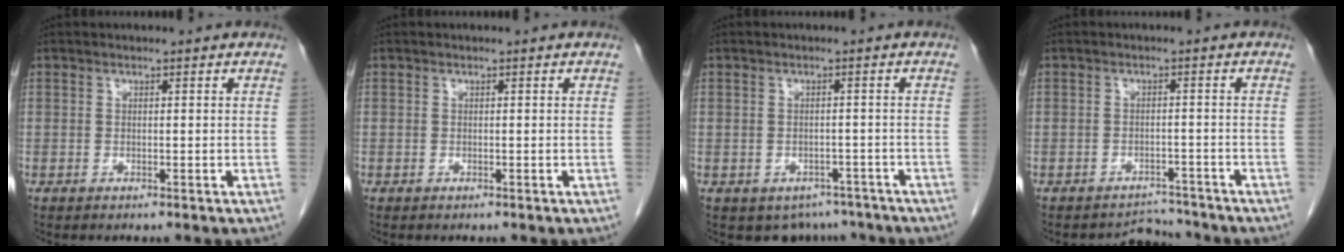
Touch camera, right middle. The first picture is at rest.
{"total": 0.0}
{"total": 5.0, "force": [-3.8, 3.2, 0.7], "torque": [0.010, 0.008, -0.047]}
{"total": 3.2, "force": [-2.9, 0.6, -1.2], "torque": [0.020, 0.011, -0.040]}